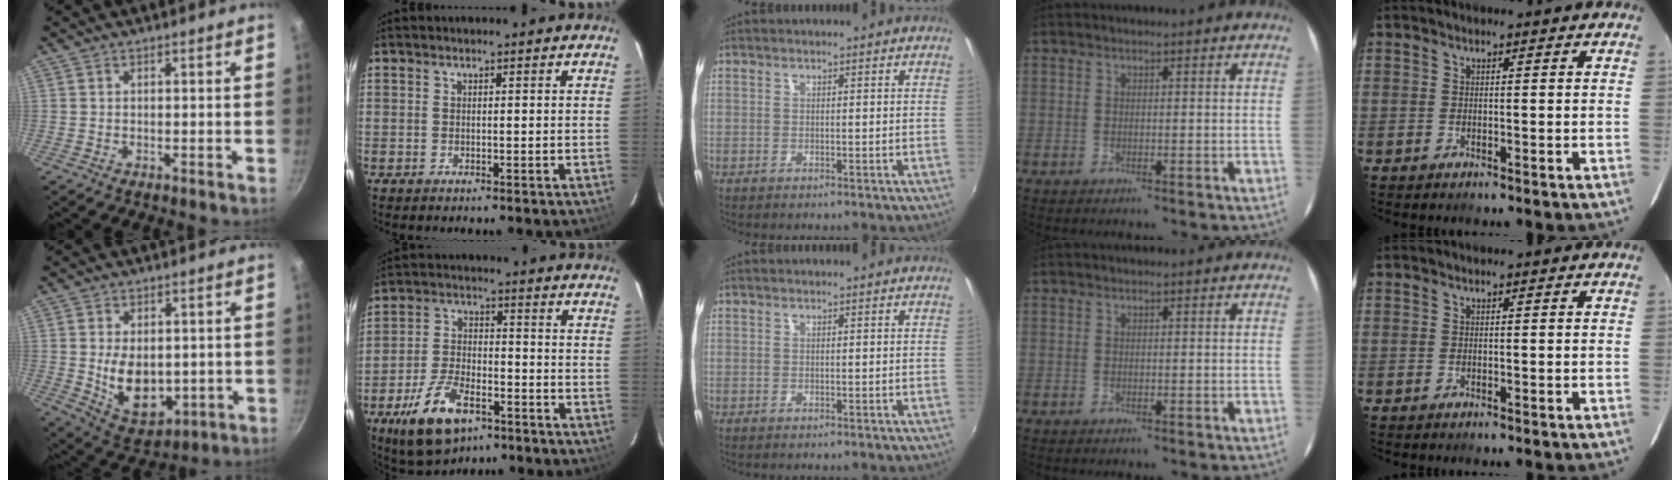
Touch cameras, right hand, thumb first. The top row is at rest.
{"thumb": {"total": 11.2, "force": [-0.2, 7.5, 8.3], "torque": [-0.109, -0.016, 0.021]}, "index": {"total": 13.4, "force": [-7.7, 6.3, 8.9], "torque": [-0.191, -0.010, -0.135]}}